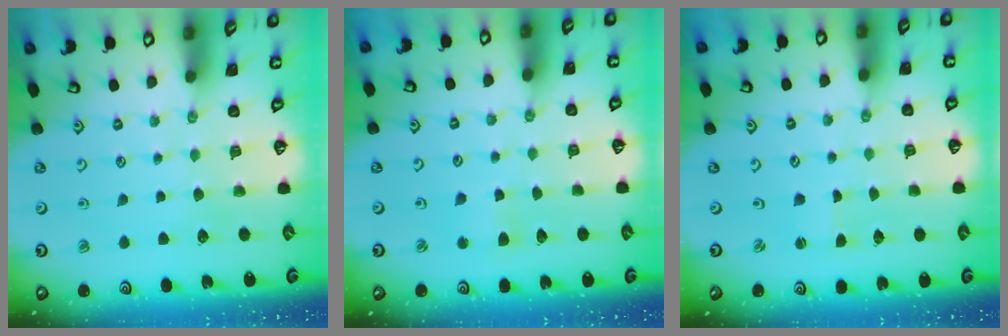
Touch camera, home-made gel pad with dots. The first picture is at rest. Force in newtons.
{"total": 2.8, "press": 2.8, "slide": 0.5}
{"total": 0.0}